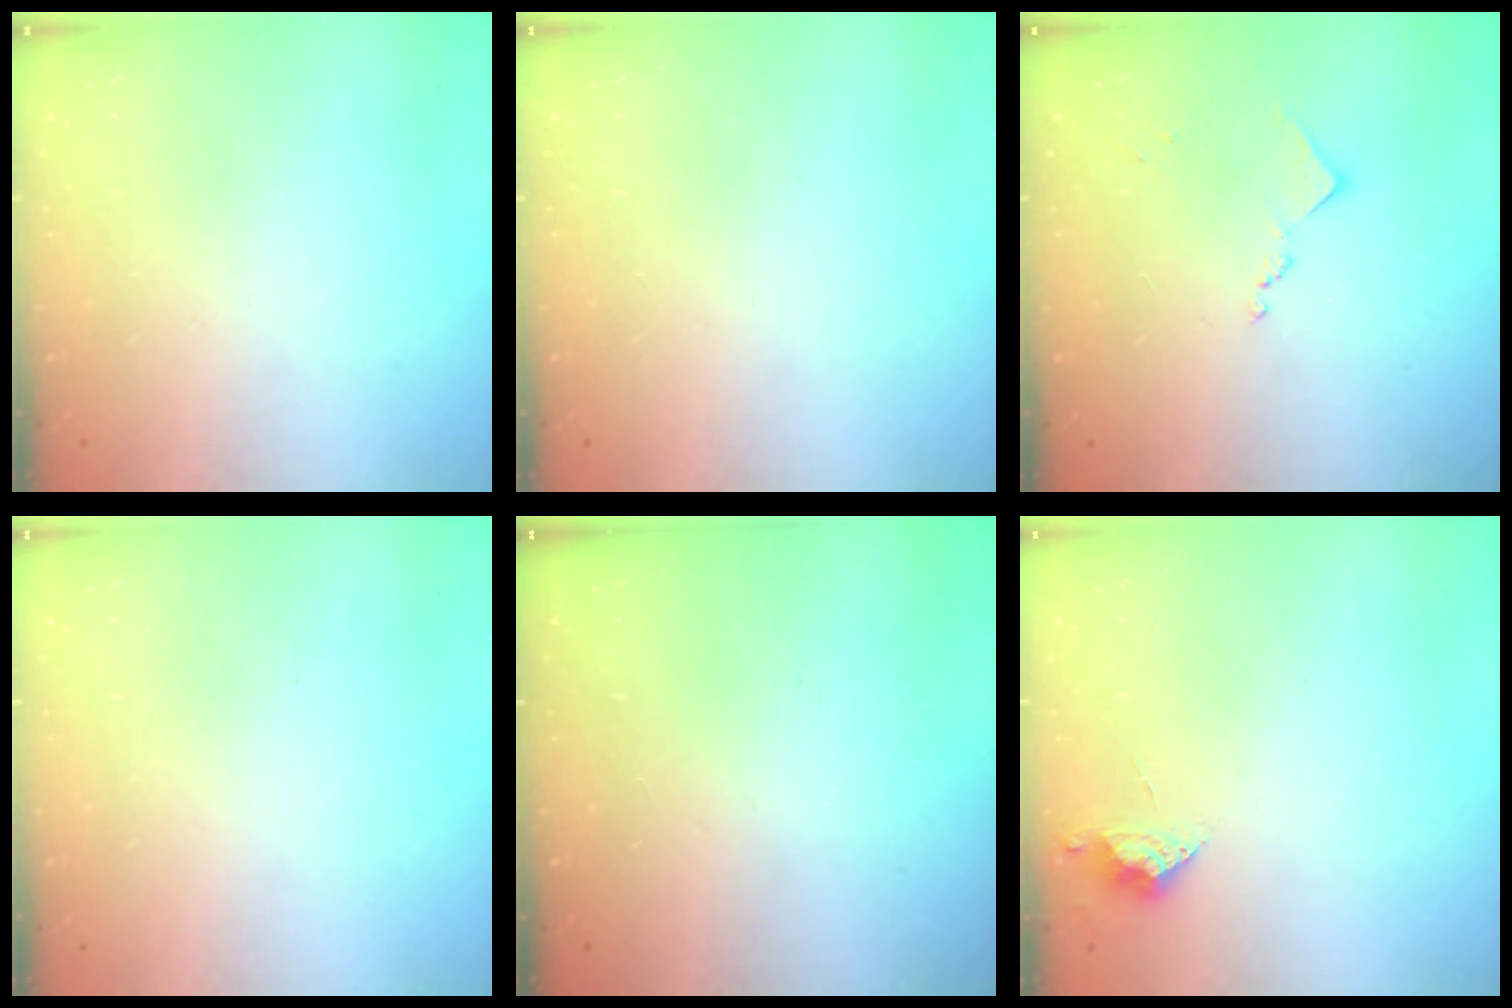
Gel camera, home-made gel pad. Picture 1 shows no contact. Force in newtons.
{"total": 0.0}
{"total": 8.9, "press": 8.9, "slide": 0.5}
{"total": 0.0}
{"total": 0.6, "press": 0.5, "slide": 0.2}
{"total": 9.0, "press": 9.0, "slide": 0.7}